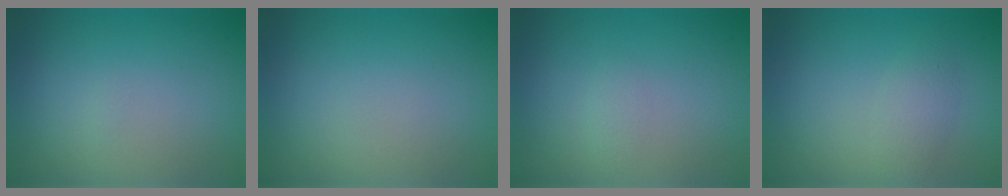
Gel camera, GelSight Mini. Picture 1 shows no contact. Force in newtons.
{"total": 0.0}
{"total": 0.7, "press": 0.7, "slide": 0.0}
{"total": 1.8, "press": 1.8, "slide": 0.1}